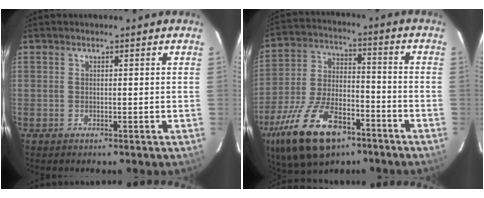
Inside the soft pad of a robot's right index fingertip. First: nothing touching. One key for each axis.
{"total": 20.1, "fx": -12.0, "fy": 9.4, "fz": 13.1, "tx": -0.273, "ty": -0.021, "tz": -0.204}